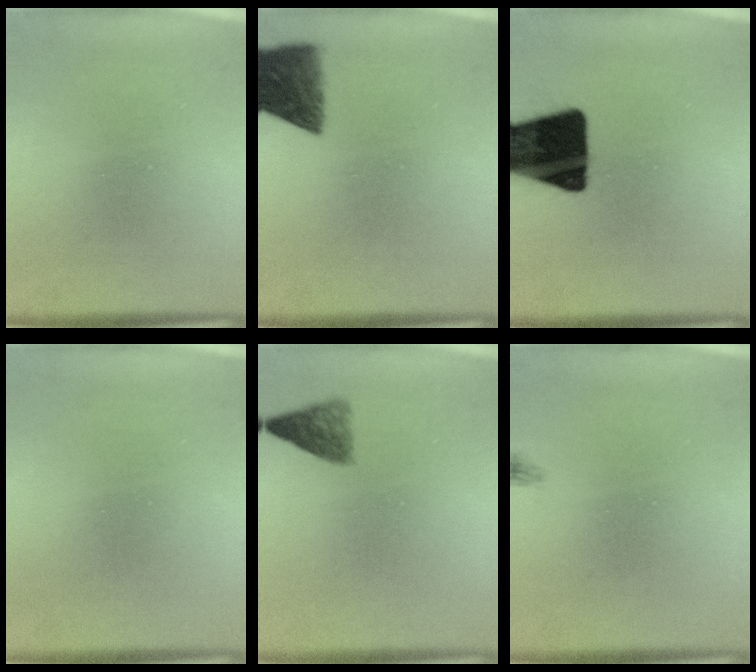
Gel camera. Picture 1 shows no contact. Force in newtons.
{"total": 7.4}
{"total": 18.8}
{"total": 1.9}
{"total": 2.9}
{"total": 0.9}